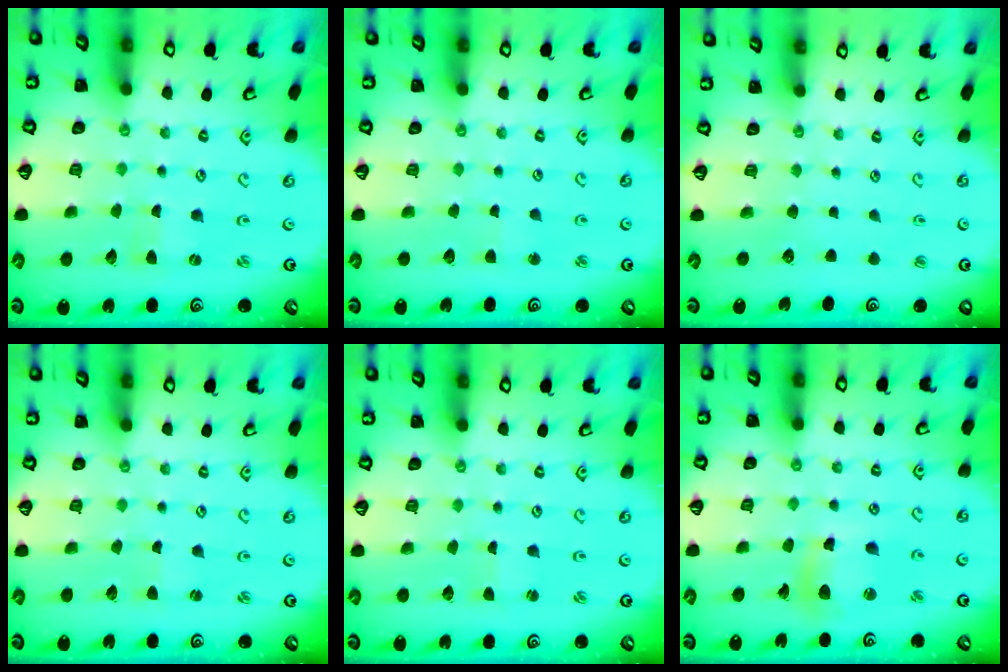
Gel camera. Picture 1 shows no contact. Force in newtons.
{"total": 1.6, "press": 1.5, "slide": 0.2}
{"total": 0.0}
{"total": 0.9, "press": 0.9, "slide": 0.2}
{"total": 0.0}
{"total": 10.4, "press": 10.3, "slide": 1.4}